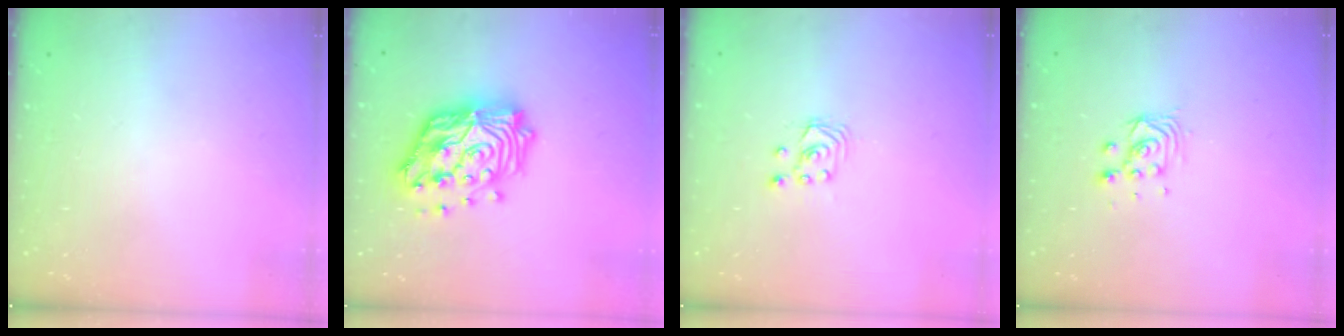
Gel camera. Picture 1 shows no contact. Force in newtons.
{"total": 19.2, "press": 19.1, "slide": 1.8}
{"total": 2.6, "press": 2.6, "slide": 0.3}
{"total": 4.2, "press": 4.2, "slide": 0.3}